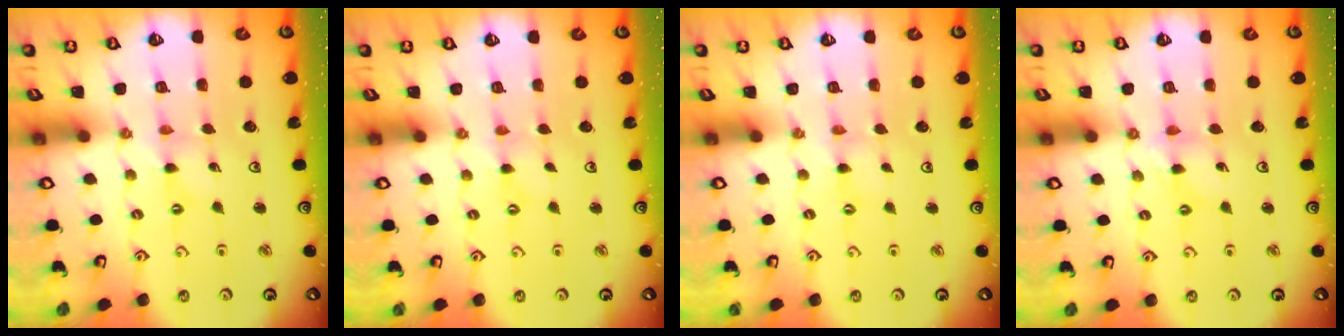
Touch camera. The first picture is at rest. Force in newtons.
{"total": 0.0}
{"total": 1.1, "press": 1.1, "slide": 0.2}
{"total": 2.9, "press": 2.8, "slide": 0.2}